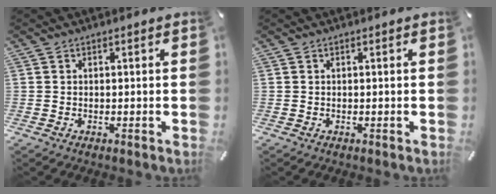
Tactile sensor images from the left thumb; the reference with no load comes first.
{"total": 0.0}